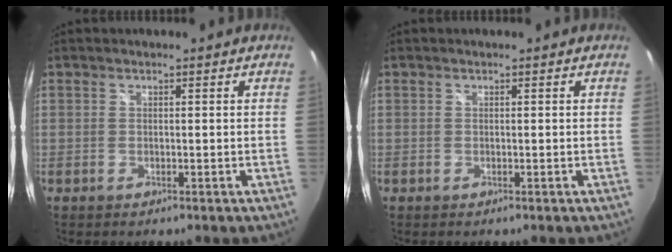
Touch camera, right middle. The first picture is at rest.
{"total": 0.0}